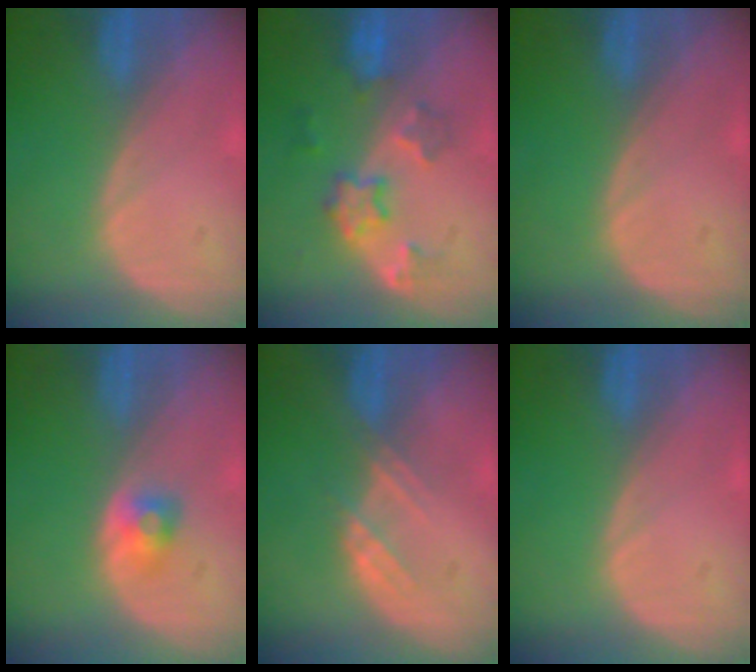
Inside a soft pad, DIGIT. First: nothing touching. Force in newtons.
{"total": 5.7, "press": 5.6, "slide": 1.1}
{"total": 0.0}
{"total": 2.7, "press": 2.4, "slide": 1.1}
{"total": 3.0, "press": 2.9, "slide": 0.7}
{"total": 0.0}